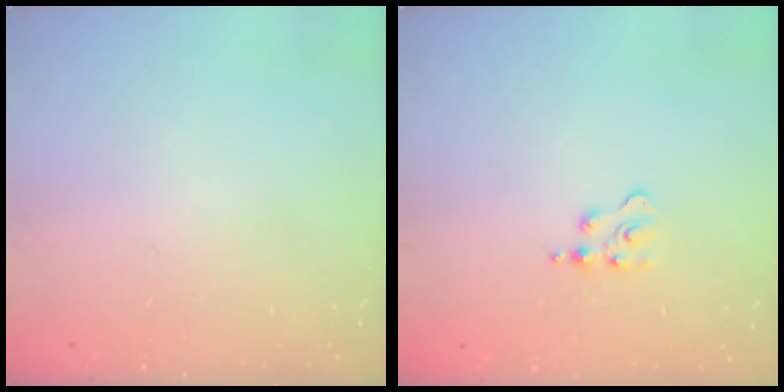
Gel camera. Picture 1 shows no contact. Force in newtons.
{"total": 2.8, "press": 2.8, "slide": 0.4}